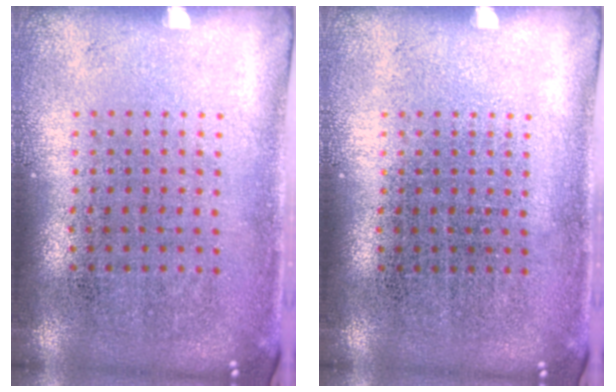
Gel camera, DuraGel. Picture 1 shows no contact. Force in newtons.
{"total": 0.0}